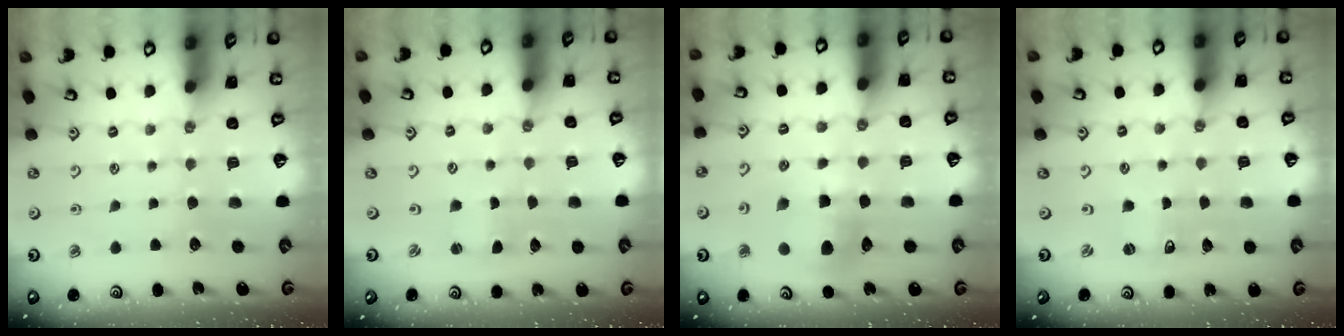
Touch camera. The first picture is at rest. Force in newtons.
{"total": 0.8, "press": 0.8, "slide": 0.0}
{"total": 9.2, "press": 9.2, "slide": 1.1}
{"total": 0.6, "press": 0.6, "slide": 0.1}